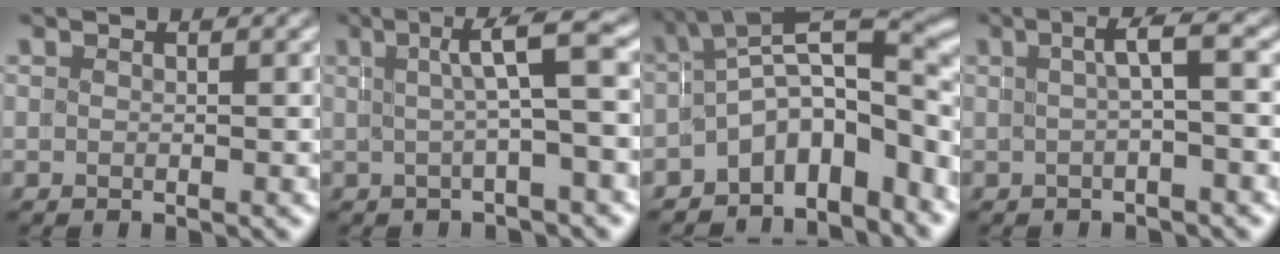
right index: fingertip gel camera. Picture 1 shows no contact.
{"total": 3.6, "force": [0.5, -0.5, 3.5], "torque": [-0.039, 0.017, 0.008]}
{"total": 11.5, "force": [-2.2, 6.4, 9.3], "torque": [-0.129, -0.014, -0.034]}
{"total": 2.1, "force": [0.0, -0.2, 2.1], "torque": [-0.023, 0.008, 0.003]}